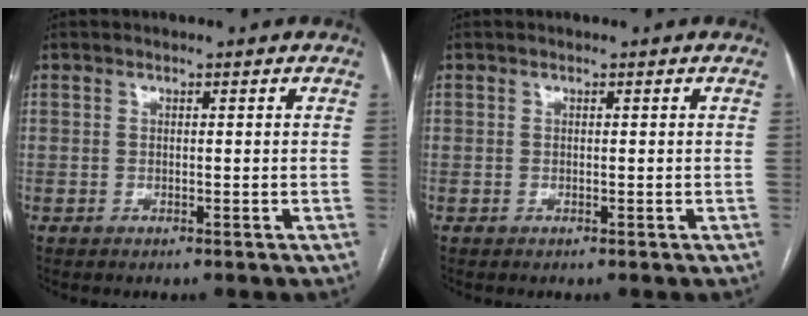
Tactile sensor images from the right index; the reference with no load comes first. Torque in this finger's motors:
{"motor_torque": [0.00, 0.00, 0.00, 0.00]}